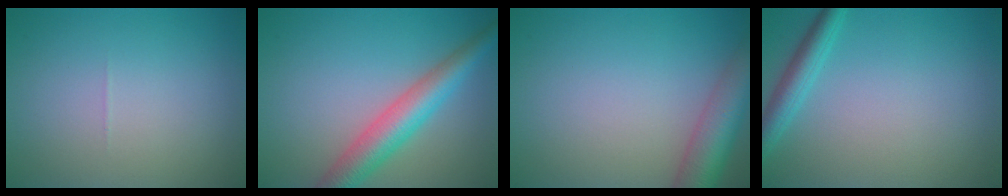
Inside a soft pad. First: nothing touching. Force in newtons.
{"total": 5.4, "press": 5.4, "slide": 0.2}
{"total": 6.0, "press": 6.0, "slide": 0.3}
{"total": 2.7, "press": 2.7, "slide": 0.2}